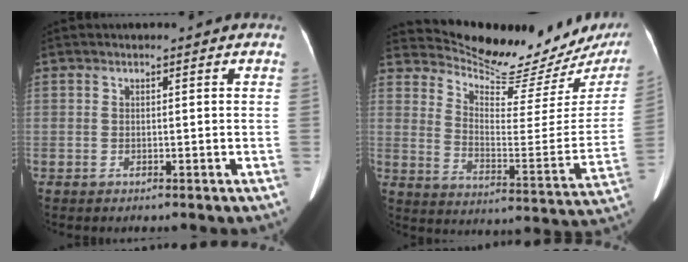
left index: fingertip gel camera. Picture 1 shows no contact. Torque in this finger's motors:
{"motor_torque": [-0.23, -0.64, 0.00, 0.00]}